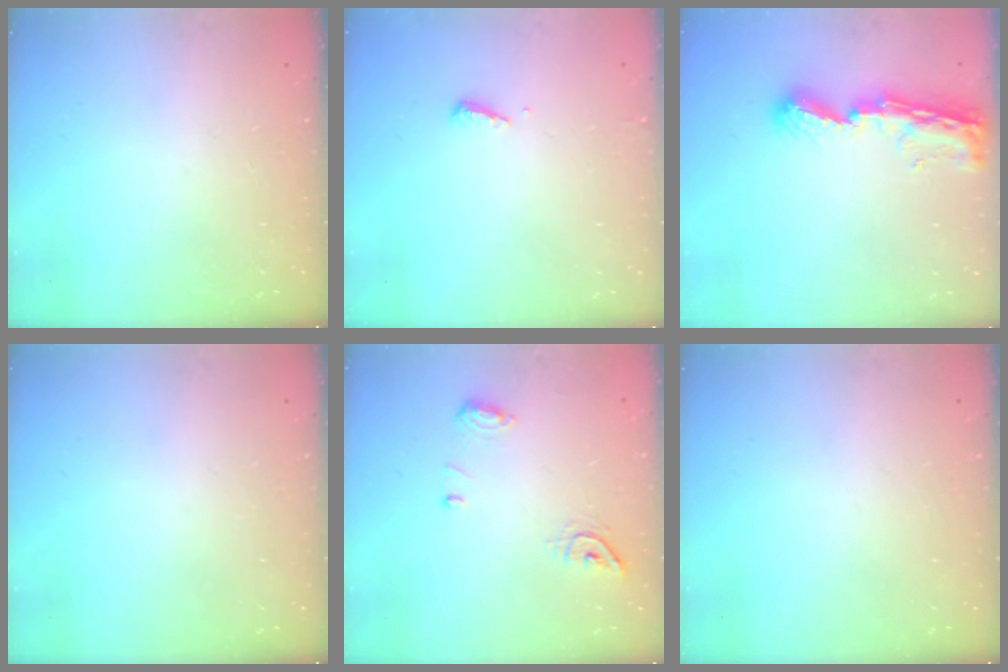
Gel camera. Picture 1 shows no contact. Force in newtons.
{"total": 5.1, "press": 5.1, "slide": 0.5}
{"total": 9.3, "press": 9.3, "slide": 1.0}
{"total": 0.0}
{"total": 7.9, "press": 7.8, "slide": 1.3}
{"total": 0.0}